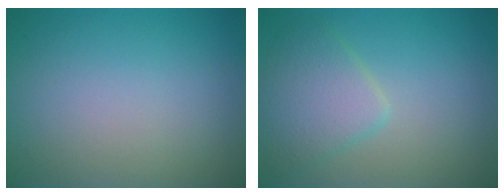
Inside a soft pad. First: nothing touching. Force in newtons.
{"total": 3.7, "press": 3.7, "slide": 0.2}